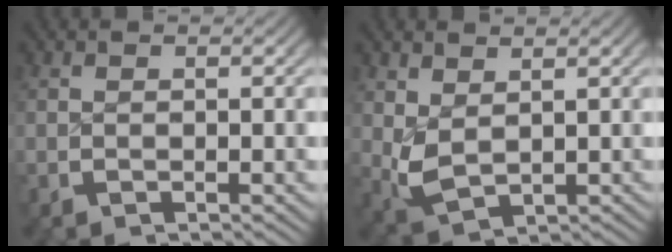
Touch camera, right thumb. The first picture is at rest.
{"total": 2.8, "force": [1.0, 2.5, 0.6], "torque": [-0.034, -0.032, 0.036]}